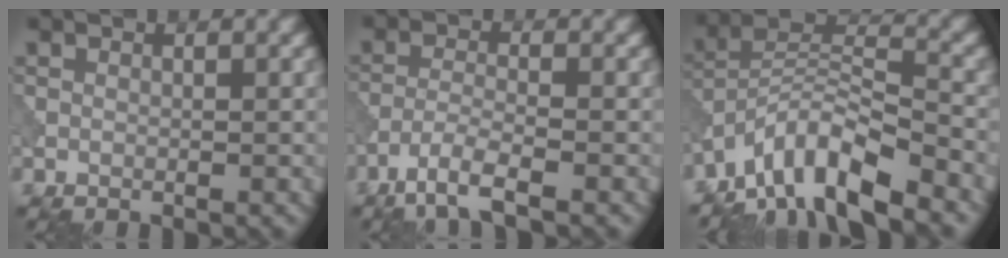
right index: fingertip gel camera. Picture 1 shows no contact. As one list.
[{"total": 3.5, "force": [-2.5, 0.4, 2.3], "torque": [-0.049, -0.002, -0.060]}, {"total": 8.3, "force": [-6.6, 2.2, 4.6], "torque": [-0.069, 0.007, -0.133]}]